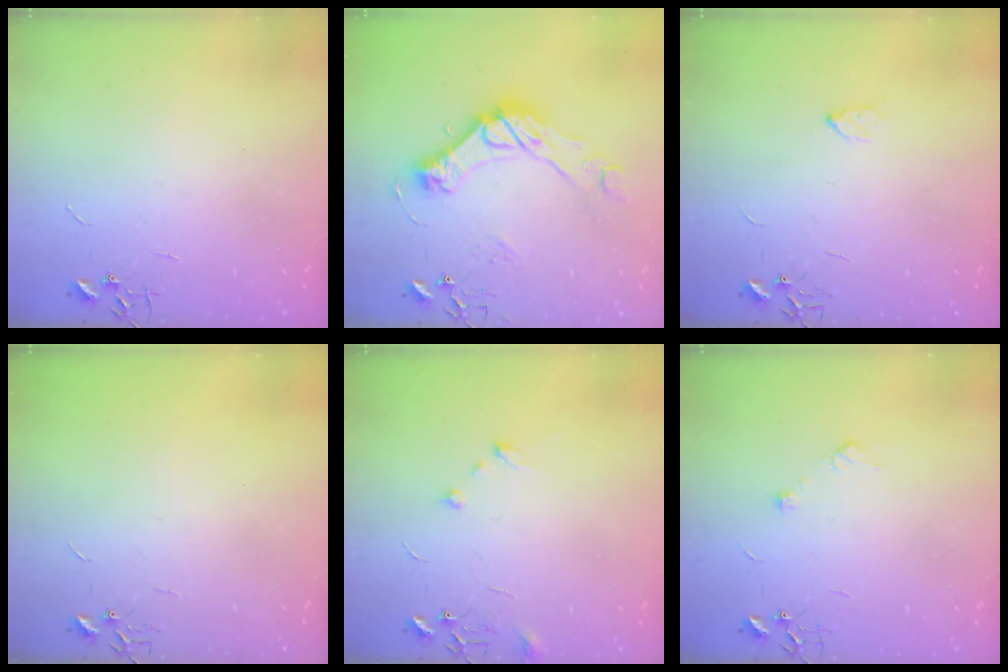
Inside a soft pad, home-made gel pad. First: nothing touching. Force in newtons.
{"total": 14.5, "press": 14.4, "slide": 1.1}
{"total": 3.4, "press": 3.4, "slide": 0.5}
{"total": 0.0}
{"total": 8.3, "press": 8.2, "slide": 0.5}
{"total": 6.1, "press": 6.0, "slide": 0.8}